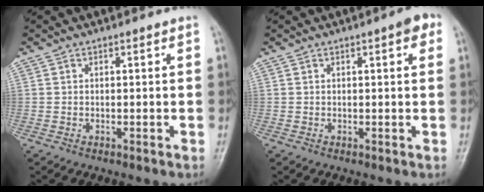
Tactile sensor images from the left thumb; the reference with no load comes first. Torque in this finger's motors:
{"motor_torque": [-0.11, 0.07, 0.58, -0.06, 0.01]}